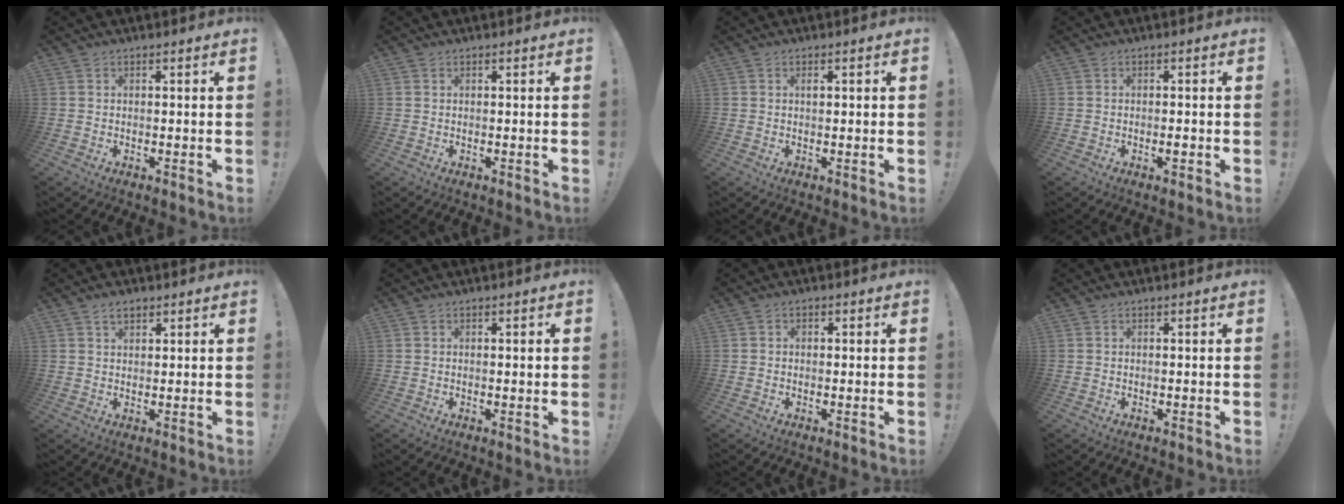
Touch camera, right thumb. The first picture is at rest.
{"total": 0.0}
{"total": 1.0, "force": [0.2, 0.2, 0.9], "torque": [-0.018, 0.003, 0.002]}
{"total": 1.6, "force": [-0.9, 0.3, 1.3], "torque": [-0.027, 0.005, -0.014]}
{"total": 2.7, "force": [1.8, 1.5, 1.4], "torque": [-0.021, -0.006, 0.031]}
{"total": 0.7, "force": [0.0, 0.0, 0.7], "torque": [-0.014, 0.002, -0.001]}
{"total": 1.2, "force": [-0.6, 0.9, 0.5], "torque": [-0.015, 0.009, -0.010]}
{"total": 0.0}